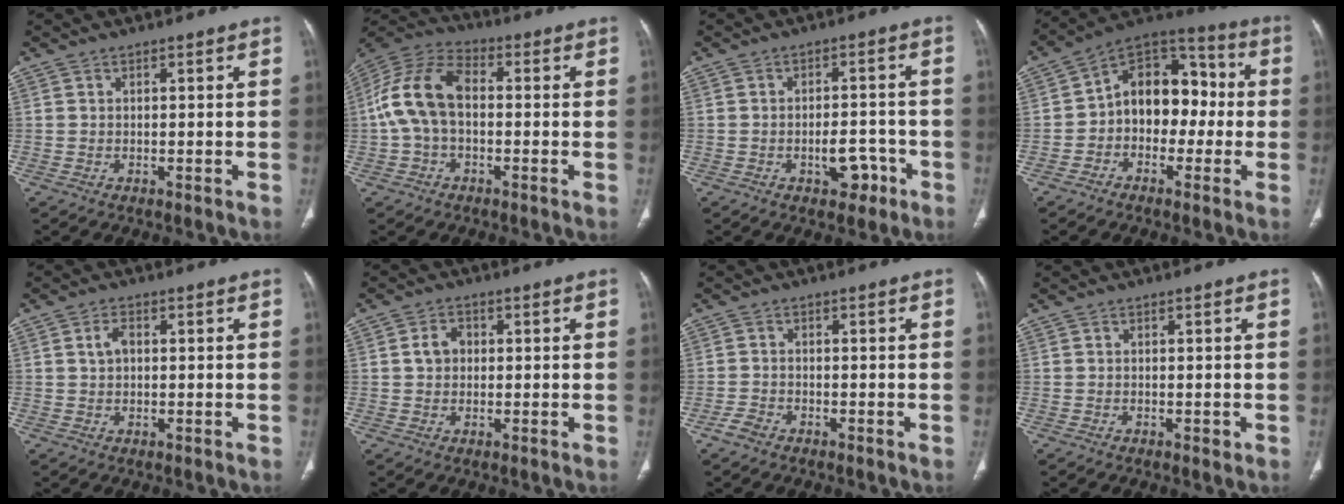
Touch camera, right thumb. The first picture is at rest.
{"total": 12.6, "force": [-0.2, 7.7, 10.0], "torque": [-0.199, 0.037, -0.014]}
{"total": 5.5, "force": [-2.7, 3.2, 3.5], "torque": [-0.026, 0.026, -0.033]}
{"total": 13.8, "force": [-1.3, 9.9, 9.5], "torque": [-0.094, 0.051, -0.040]}
{"total": 1.6, "force": [0.6, 1.0, 1.1], "torque": [-0.020, 0.001, 0.011]}
{"total": 3.6, "force": [0.3, 2.9, 2.0], "torque": [-0.028, 0.010, 0.003]}
{"total": 2.2, "force": [-1.6, 1.2, 0.9], "torque": [-0.020, 0.007, -0.032]}
{"total": 0.7, "force": [-0.3, 0.4, 0.5], "torque": [-0.004, -0.001, -0.005]}